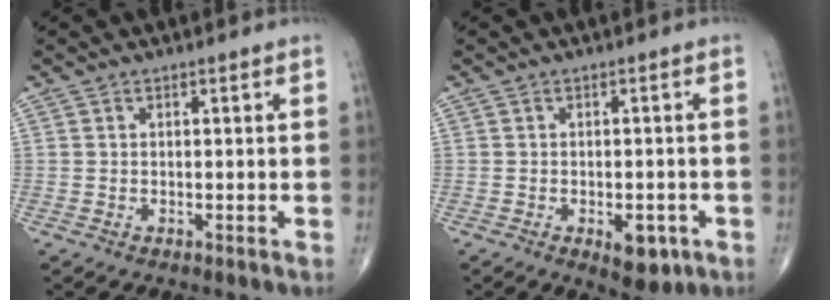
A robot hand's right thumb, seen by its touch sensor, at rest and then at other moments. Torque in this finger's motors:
{"motor_torque": [1.67, 0.63, 0.35, -0.55, 0.16]}